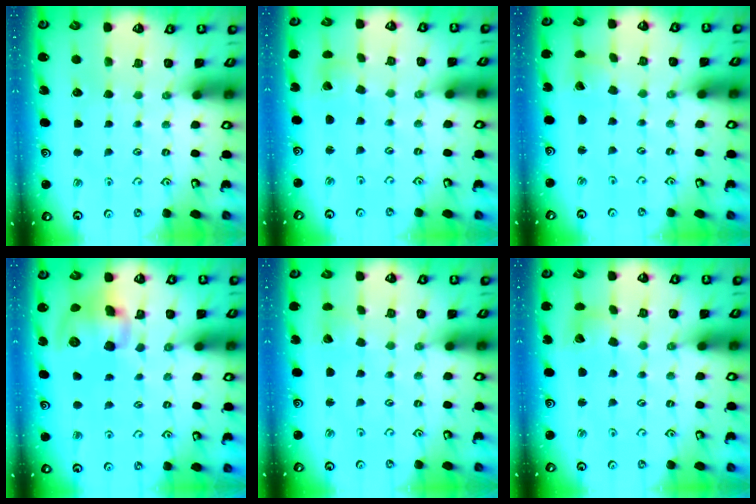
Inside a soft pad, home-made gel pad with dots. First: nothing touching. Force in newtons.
{"total": 1.9, "press": 1.9, "slide": 0.2}
{"total": 1.4, "press": 1.4, "slide": 0.1}
{"total": 12.0, "press": 11.8, "slide": 1.9}
{"total": 1.7, "press": 1.7, "slide": 0.1}
{"total": 4.3, "press": 4.3, "slide": 0.5}